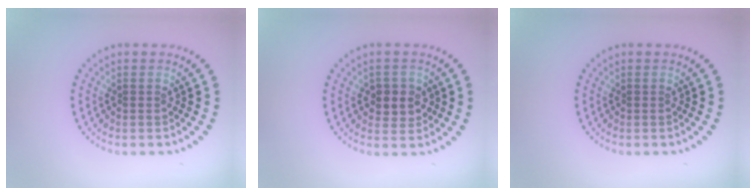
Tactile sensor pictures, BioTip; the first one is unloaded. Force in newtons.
{"total": 2.6, "press": 2.5, "slide": 0.9}
{"total": 0.0}